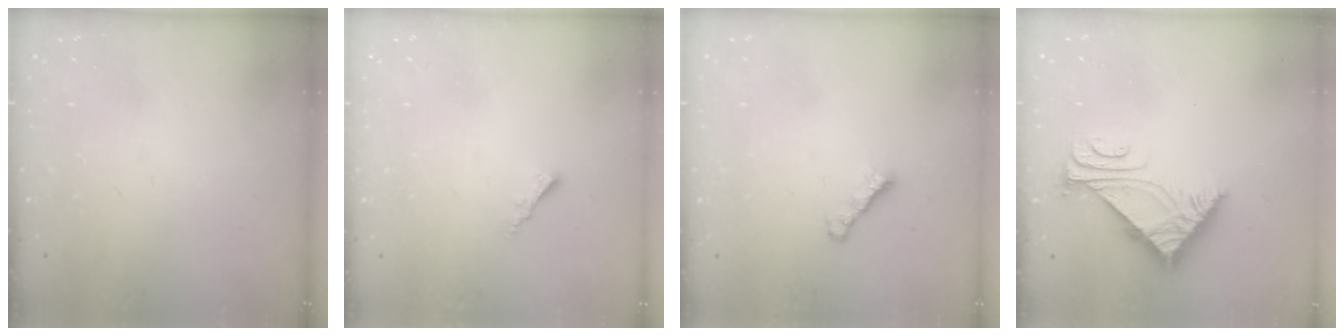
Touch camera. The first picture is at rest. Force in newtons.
{"total": 1.7, "press": 1.6, "slide": 0.5}
{"total": 1.6, "press": 1.4, "slide": 0.6}
{"total": 7.0, "press": 7.0, "slide": 0.3}